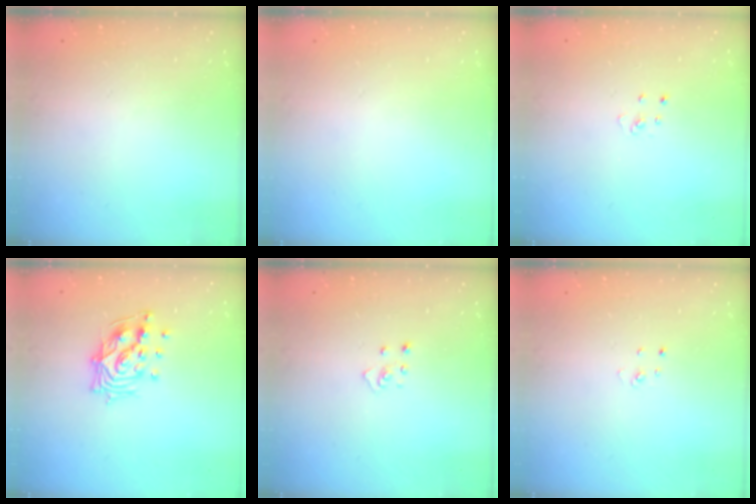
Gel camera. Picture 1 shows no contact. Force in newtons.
{"total": 0.0}
{"total": 3.1, "press": 3.1, "slide": 0.2}
{"total": 12.6, "press": 12.5, "slide": 1.3}
{"total": 2.5, "press": 2.4, "slide": 0.3}
{"total": 2.7, "press": 2.7, "slide": 0.3}